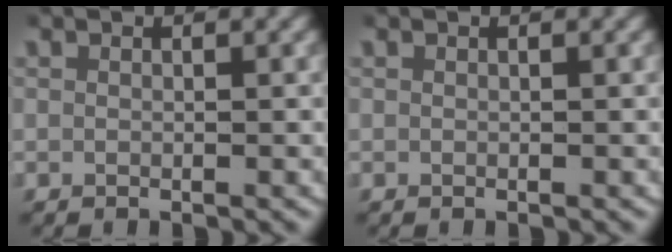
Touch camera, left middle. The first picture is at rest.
{"total": 0.0}